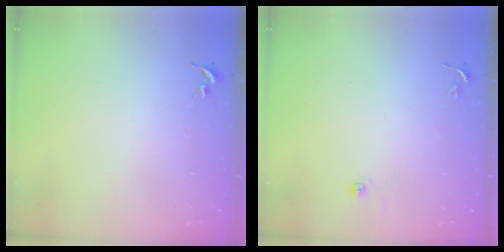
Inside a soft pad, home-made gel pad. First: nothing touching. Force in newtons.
{"total": 3.6, "press": 3.6, "slide": 0.3}